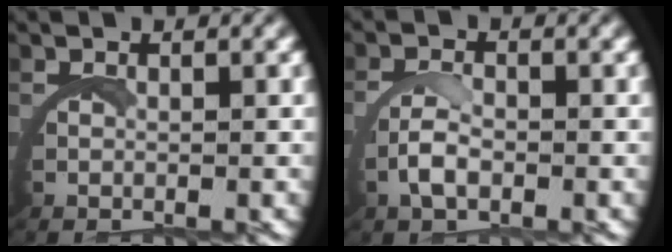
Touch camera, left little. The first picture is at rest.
{"total": 1.5, "force": [0.0, 0.6, 1.4], "torque": [-0.040, -0.004, -0.001]}